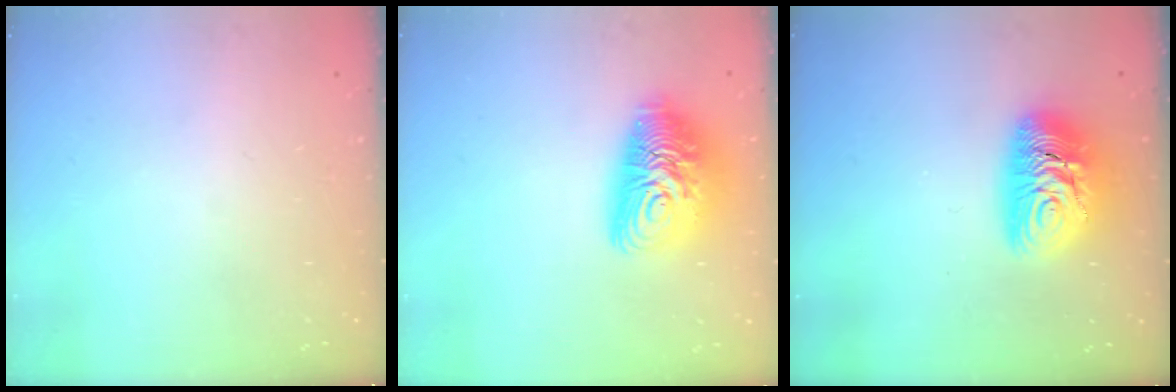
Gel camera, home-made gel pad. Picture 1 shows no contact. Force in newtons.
{"total": 14.0, "press": 13.9, "slide": 0.9}
{"total": 11.7, "press": 11.6, "slide": 1.1}